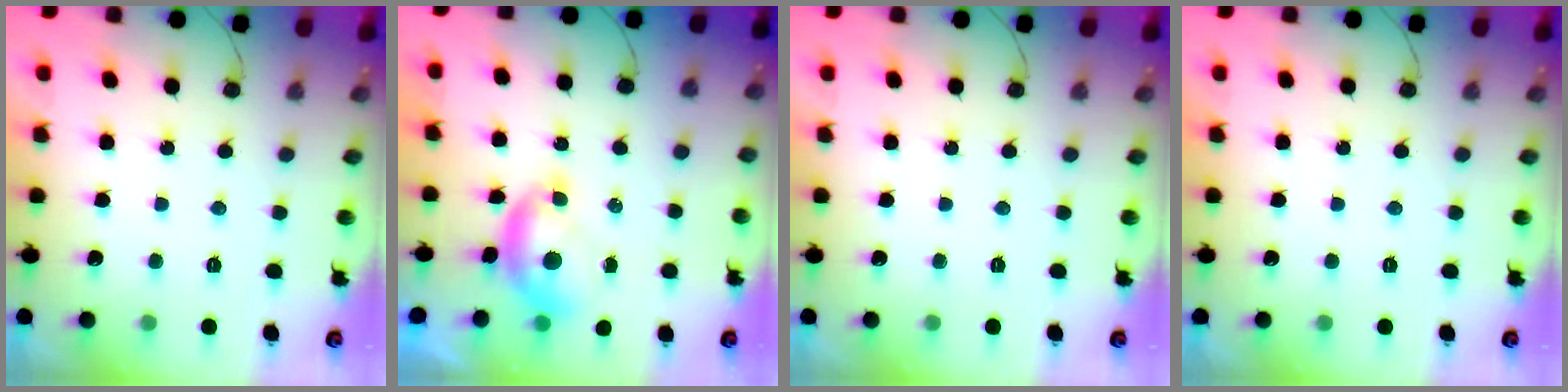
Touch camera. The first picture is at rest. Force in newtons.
{"total": 6.3, "press": 6.3, "slide": 0.8}
{"total": 0.0}
{"total": 0.0}